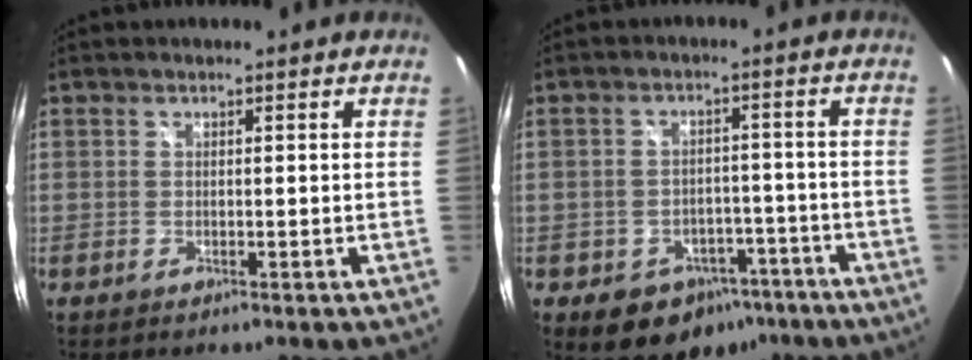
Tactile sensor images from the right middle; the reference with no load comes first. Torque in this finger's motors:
{"motor_torque": [0.90, -0.86, 0.12, 0.06]}